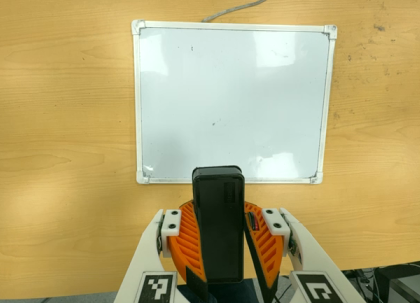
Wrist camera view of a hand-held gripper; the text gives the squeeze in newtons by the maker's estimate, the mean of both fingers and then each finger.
{"total": 11.1, "left": 10.7, "right": 11.6}